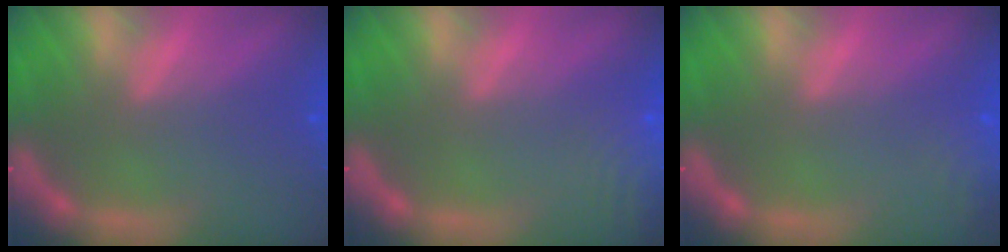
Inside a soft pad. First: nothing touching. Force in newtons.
{"total": 6.1}
{"total": 3.0}